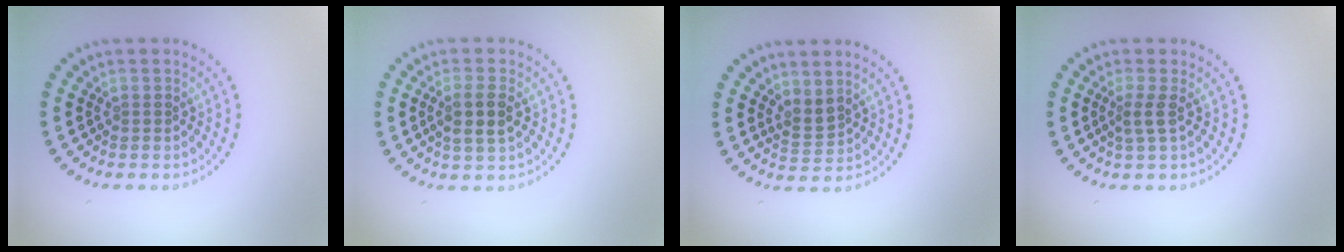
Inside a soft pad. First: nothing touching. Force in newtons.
{"total": 2.7, "press": 2.5, "slide": 1.0}
{"total": 1.8, "press": 1.3, "slide": 1.2}
{"total": 1.8, "press": 1.2, "slide": 1.3}